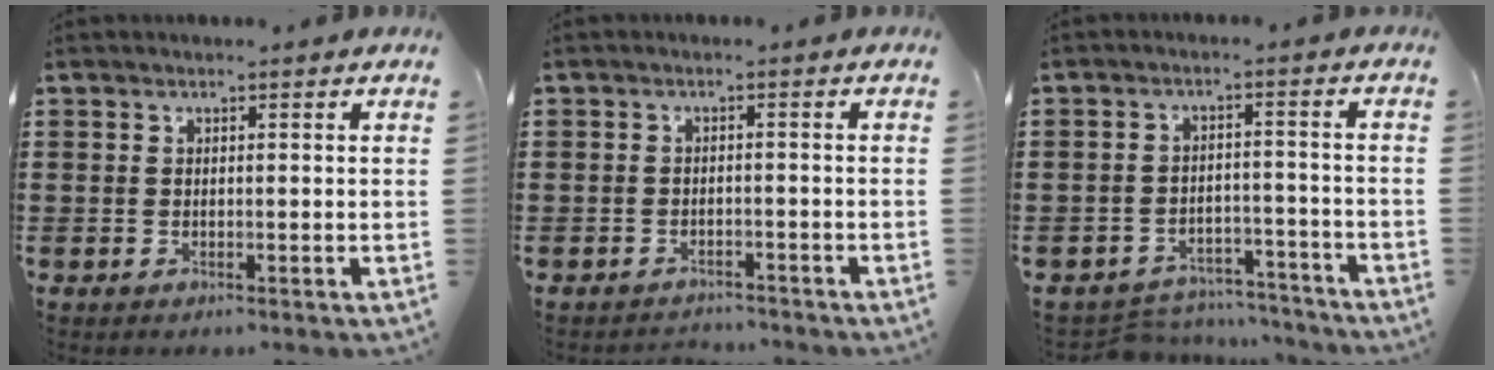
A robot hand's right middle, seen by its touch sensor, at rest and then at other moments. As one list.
[{"total": 1.9, "force": [-1.9, 0.4, -0.3], "torque": [-0.001, 0.001, -0.044]}, {"total": 4.7, "force": [-4.7, 0.9, 0.1], "torque": [-0.011, 0.008, -0.099]}]